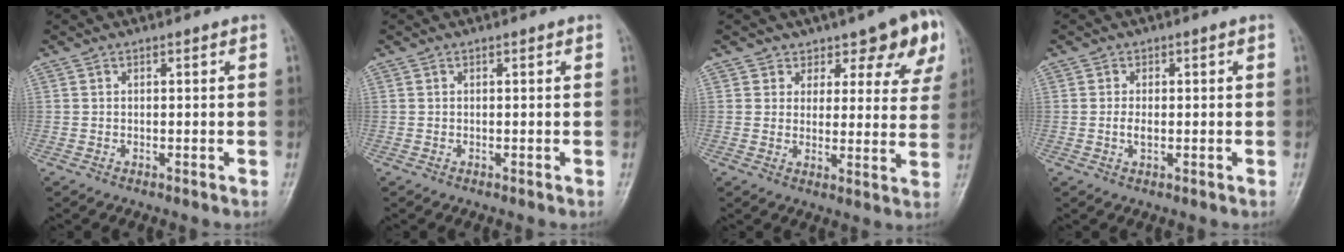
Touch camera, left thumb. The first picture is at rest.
{"total": 0.0}
{"total": 9.8, "force": [6.6, 6.0, 4.0], "torque": [0.003, -0.035, 0.071]}
{"total": 2.1, "force": [-0.2, 1.3, 1.6], "torque": [-0.028, 0.009, -0.004]}